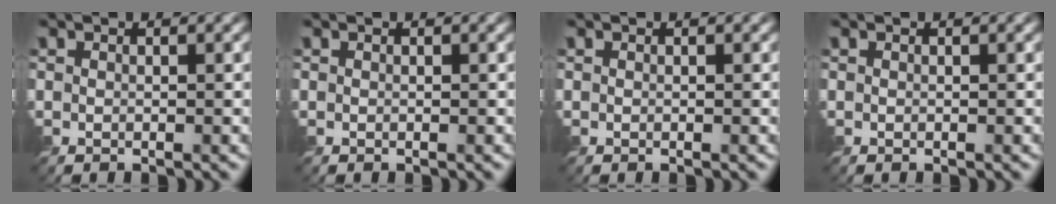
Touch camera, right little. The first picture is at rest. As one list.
[{"total": 0.0}, {"total": 0.0}, {"total": 0.0}]